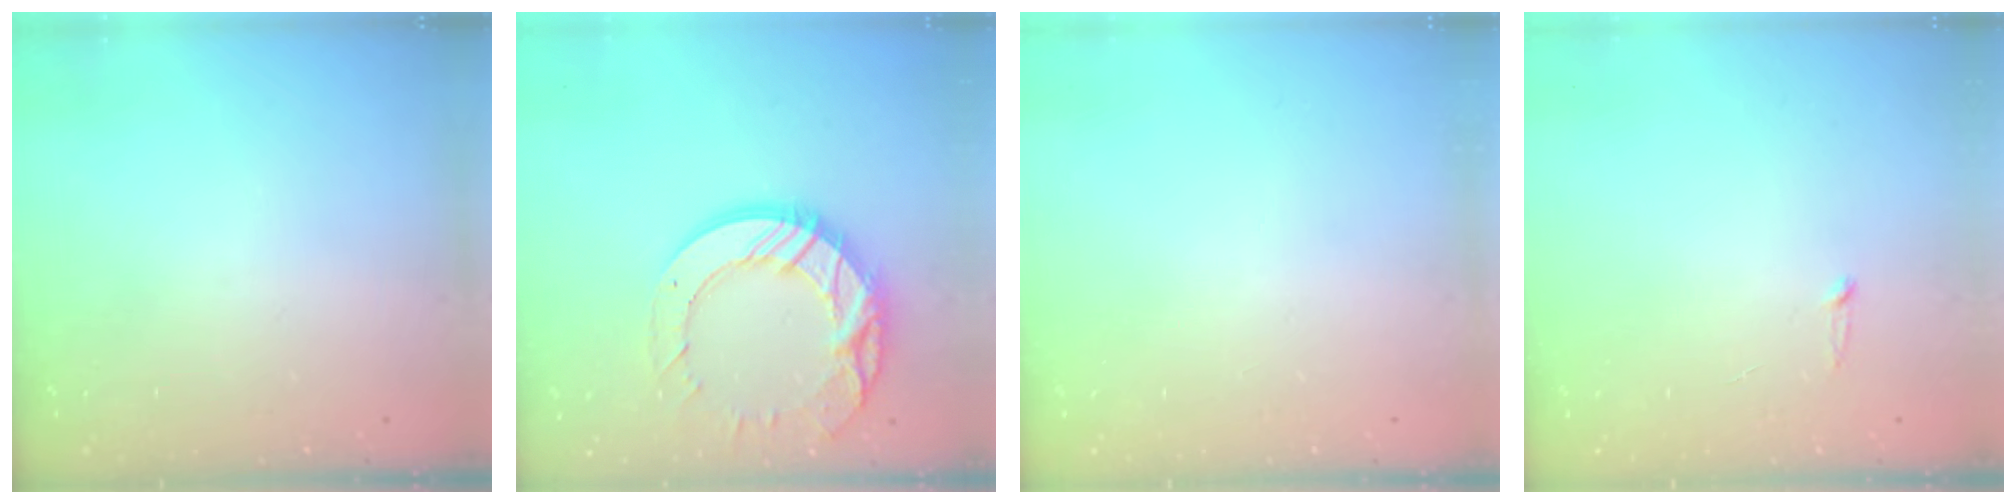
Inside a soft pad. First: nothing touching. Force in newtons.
{"total": 18.4, "press": 18.3, "slide": 1.9}
{"total": 0.0}
{"total": 2.5, "press": 2.5, "slide": 0.2}